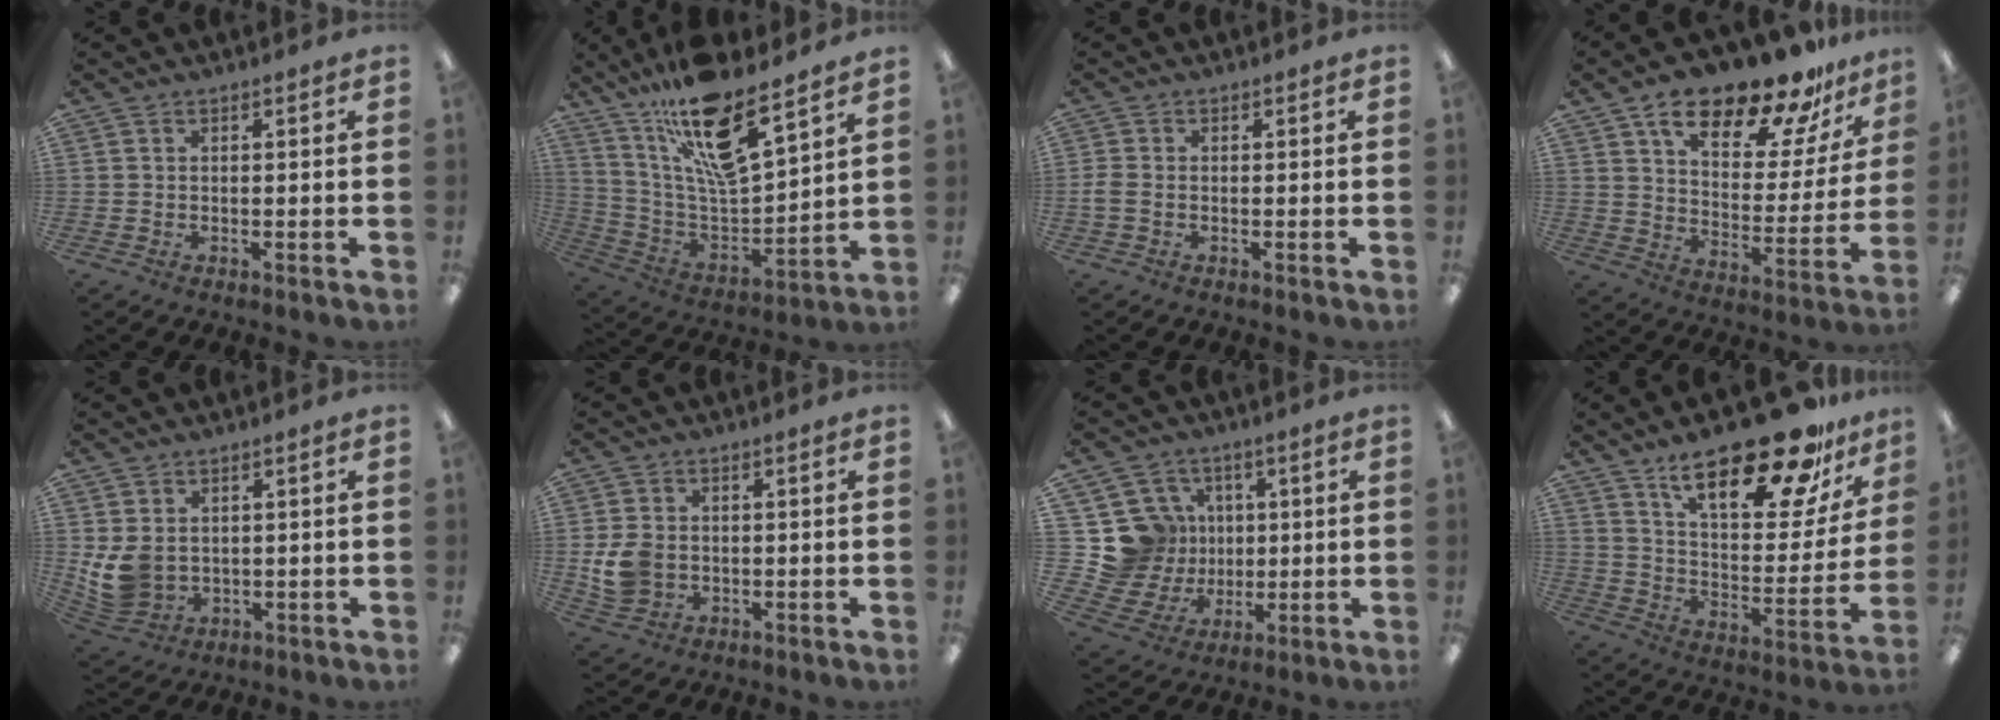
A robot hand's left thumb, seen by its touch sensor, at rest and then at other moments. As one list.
[{"total": 18.6, "force": [13.5, 5.0, 11.7], "torque": [-0.210, -0.088, 0.230]}, {"total": 2.1, "force": [-0.4, 1.3, 1.6], "torque": [-0.034, 0.002, -0.009]}, {"total": 20.4, "force": [16.1, 7.3, 10.2], "torque": [-0.165, -0.108, 0.273]}, {"total": 7.9, "force": [1.3, 6.5, 4.3], "torque": [-0.108, -0.001, 0.028]}, {"total": 7.4, "force": [-0.6, 6.2, 3.9], "torque": [-0.082, 0.011, -0.006]}, {"total": 15.3, "force": [3.2, 14.4, 3.9], "torque": [-0.101, -0.011, 0.081]}, {"total": 25.6, "force": [18.2, 8.8, 15.7], "torque": [-0.233, -0.113, 0.302]}]